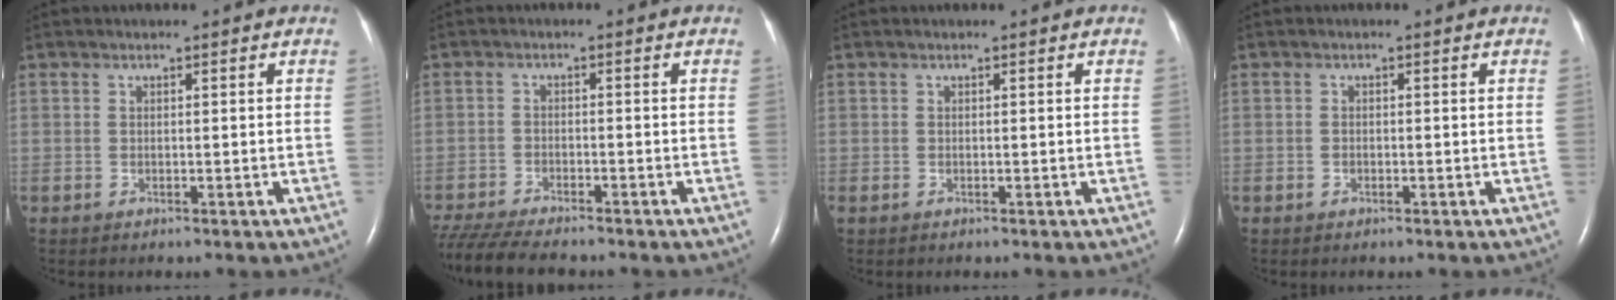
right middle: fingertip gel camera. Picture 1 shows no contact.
{"total": 10.5, "force": [-9.2, 1.4, 4.8], "torque": [-0.086, -0.021, -0.152]}
{"total": 0.0}
{"total": 0.7, "force": [-0.3, 0.5, 0.3], "torque": [-0.006, 0.002, -0.006]}